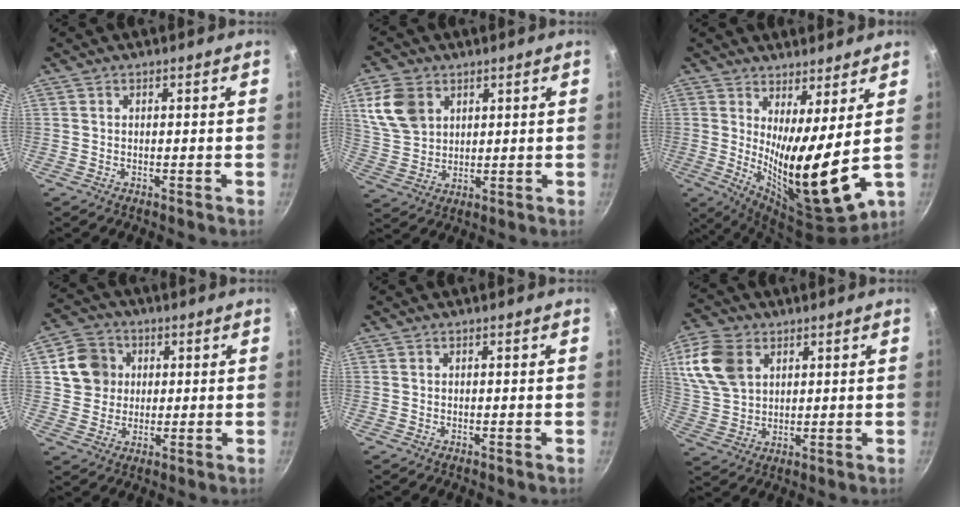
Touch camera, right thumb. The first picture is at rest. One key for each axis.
{"total": 9.7, "fx": 3.9, "fy": 7.2, "fz": 5.3, "tx": -0.088, "ty": -0.007, "tz": 0.086}
{"total": 14.7, "fx": 3.0, "fy": 3.6, "fz": 13.9, "tx": -0.222, "ty": -0.055, "tz": 0.053}
{"total": 9.0, "fx": 2.2, "fy": 8.2, "fz": 3.2, "tx": -0.028, "ty": 0.011, "tz": 0.034}
{"total": 0.0}
{"total": 11.8, "fx": 4.4, "fy": 8.1, "fz": 7.3, "tx": -0.131, "ty": -0.004, "tz": 0.091}